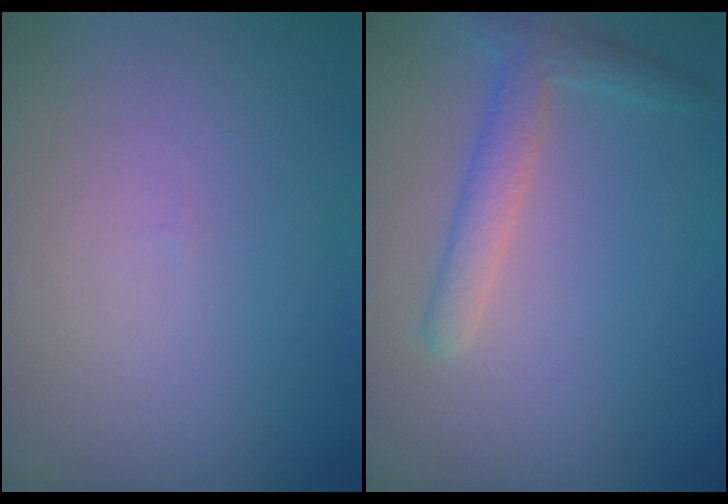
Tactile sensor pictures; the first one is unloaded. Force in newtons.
{"total": 2.6, "press": 2.6, "slide": 0.1}